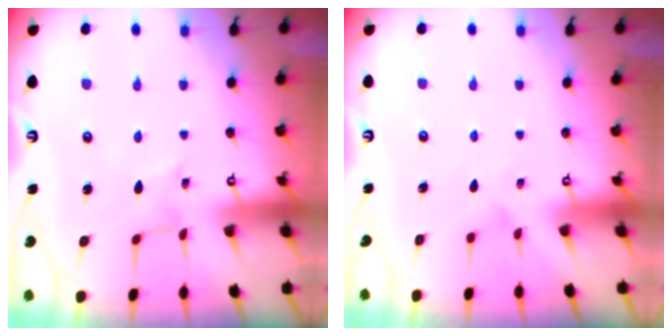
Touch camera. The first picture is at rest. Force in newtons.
{"total": 0.0}